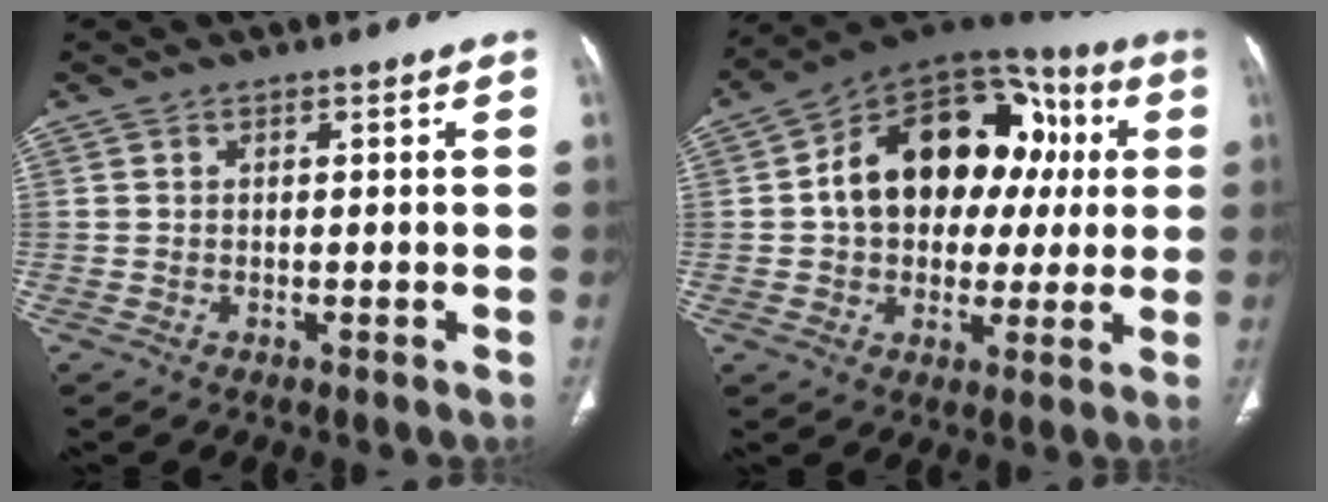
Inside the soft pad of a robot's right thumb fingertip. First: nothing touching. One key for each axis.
{"total": 22.5, "fx": 2.8, "fy": 15.7, "fz": 15.9, "tx": -0.201, "ty": 0.038, "tz": 0.039}